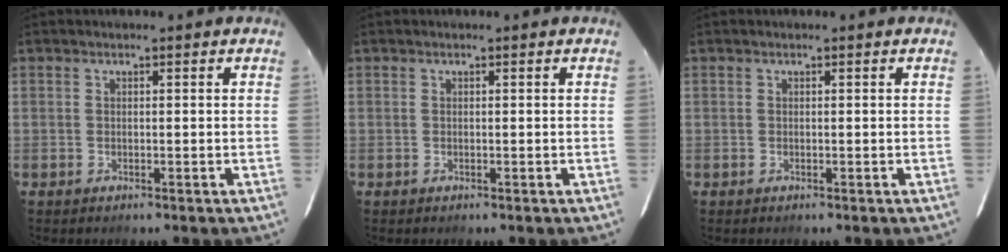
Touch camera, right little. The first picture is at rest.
{"total": 0.0}
{"total": 0.0}